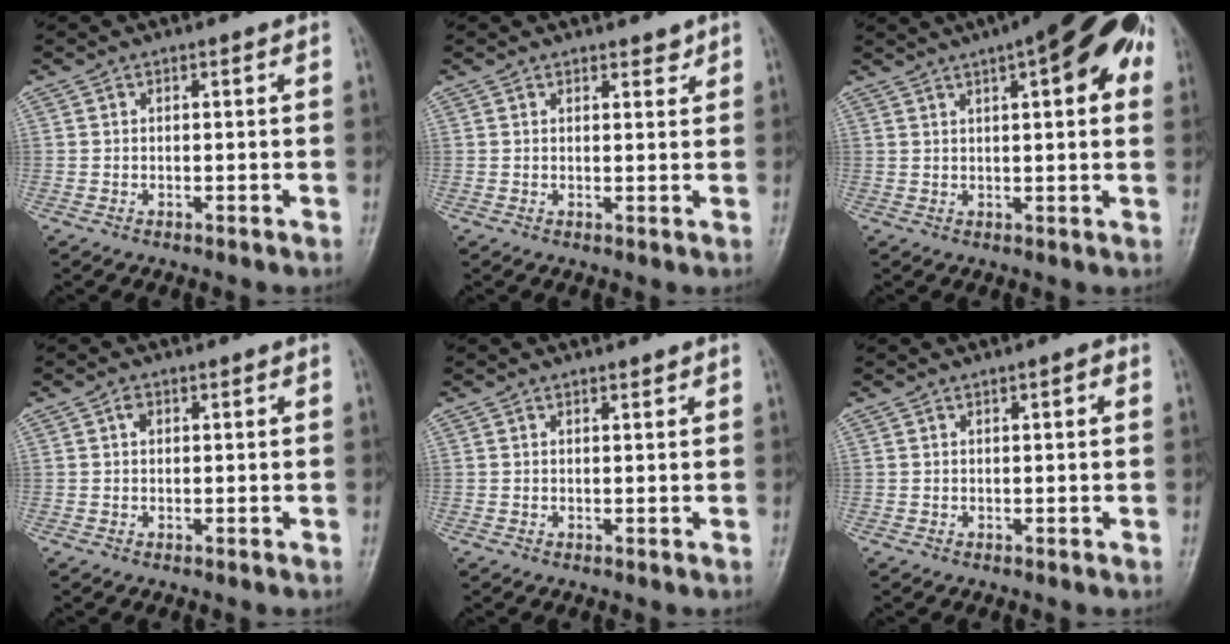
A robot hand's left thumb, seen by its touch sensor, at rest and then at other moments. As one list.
[{"total": 1.9, "force": [1.5, 1.0, 0.7], "torque": [0.008, -0.009, 0.017]}, {"total": 18.6, "force": [7.5, 5.7, 16.0], "torque": [-0.209, 0.023, 0.098]}, {"total": 1.5, "force": [0.4, 1.2, 0.9], "torque": [-0.005, 0.002, 0.003]}, {"total": 0.8, "force": [0.6, 0.4, 0.3], "torque": [0.004, -0.004, 0.006]}, {"total": 1.4, "force": [0.5, 0.6, 1.2], "torque": [-0.012, 0.002, 0.006]}]